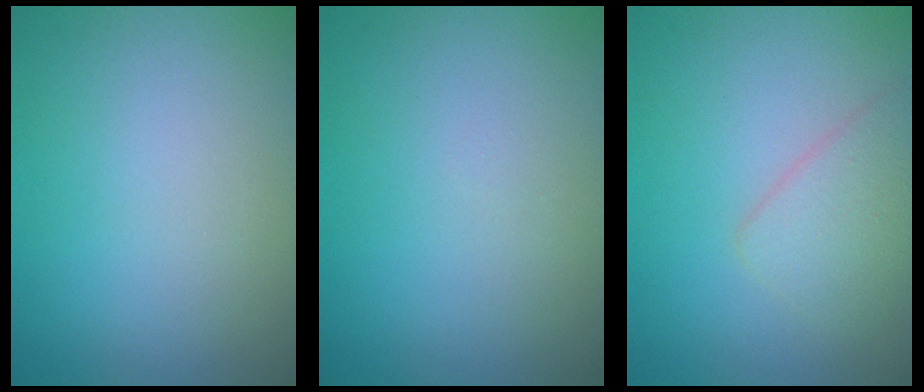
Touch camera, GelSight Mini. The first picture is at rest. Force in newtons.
{"total": 0.0}
{"total": 2.4, "press": 2.4, "slide": 0.1}